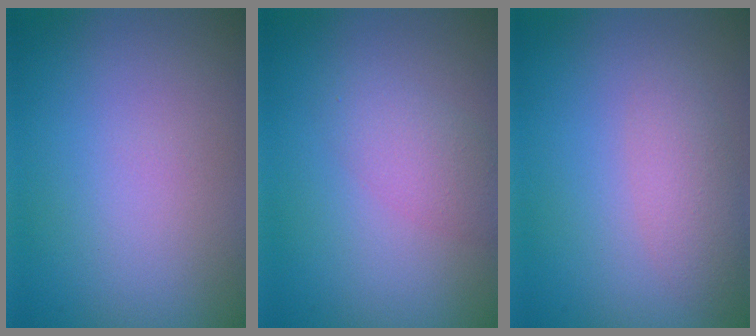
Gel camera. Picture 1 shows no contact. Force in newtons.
{"total": 2.7, "press": 2.7, "slide": 0.1}
{"total": 2.5, "press": 2.5, "slide": 0.2}